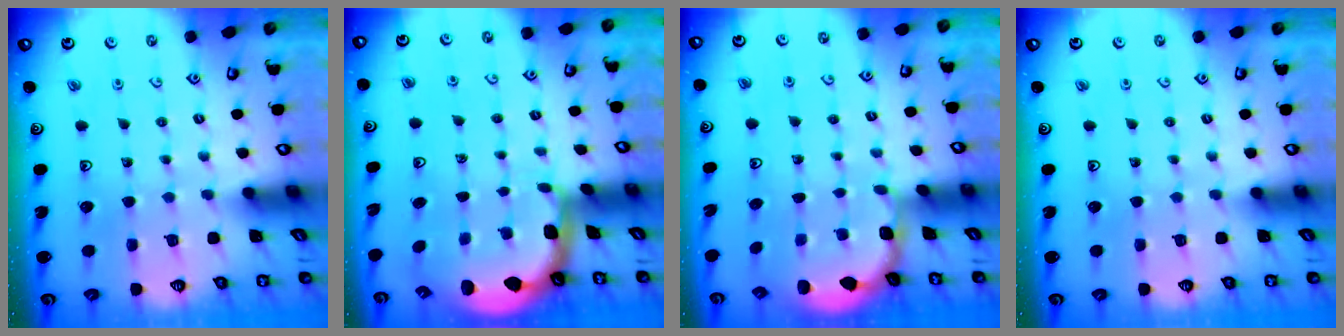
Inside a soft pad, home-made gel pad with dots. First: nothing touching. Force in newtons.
{"total": 2.4, "press": 2.0, "slide": 1.2}
{"total": 1.8, "press": 1.6, "slide": 0.7}
{"total": 0.0}